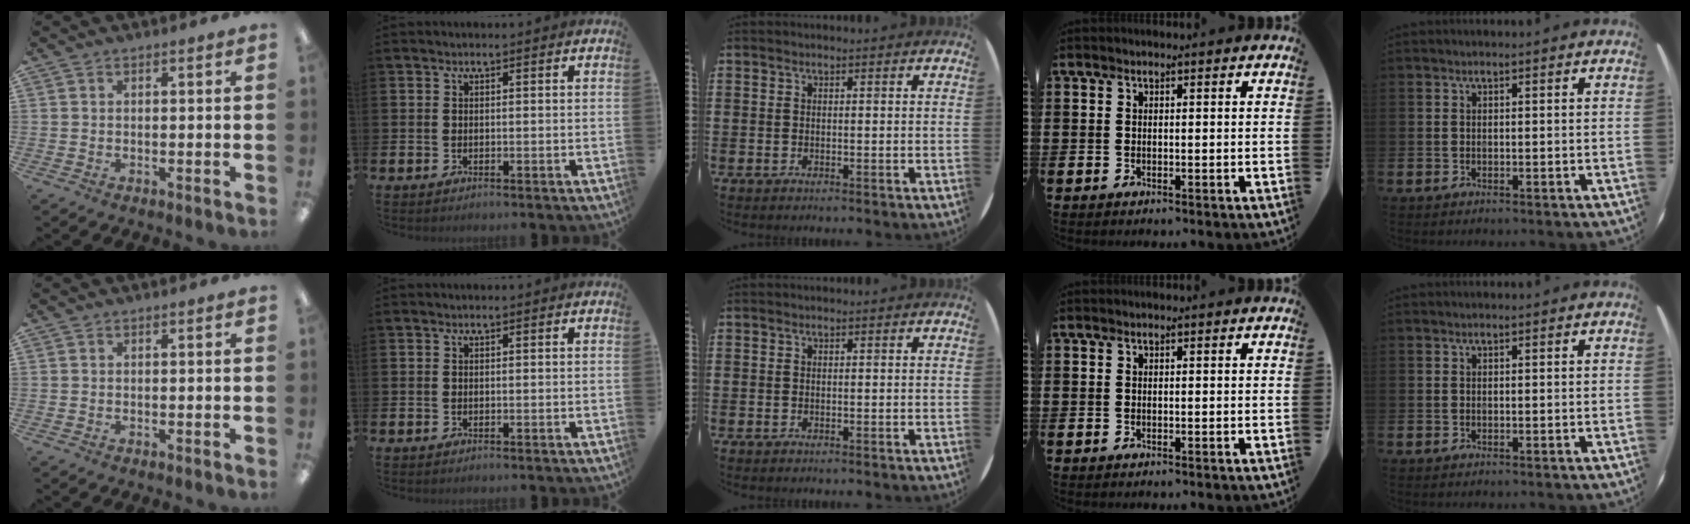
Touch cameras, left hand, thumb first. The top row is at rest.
{}